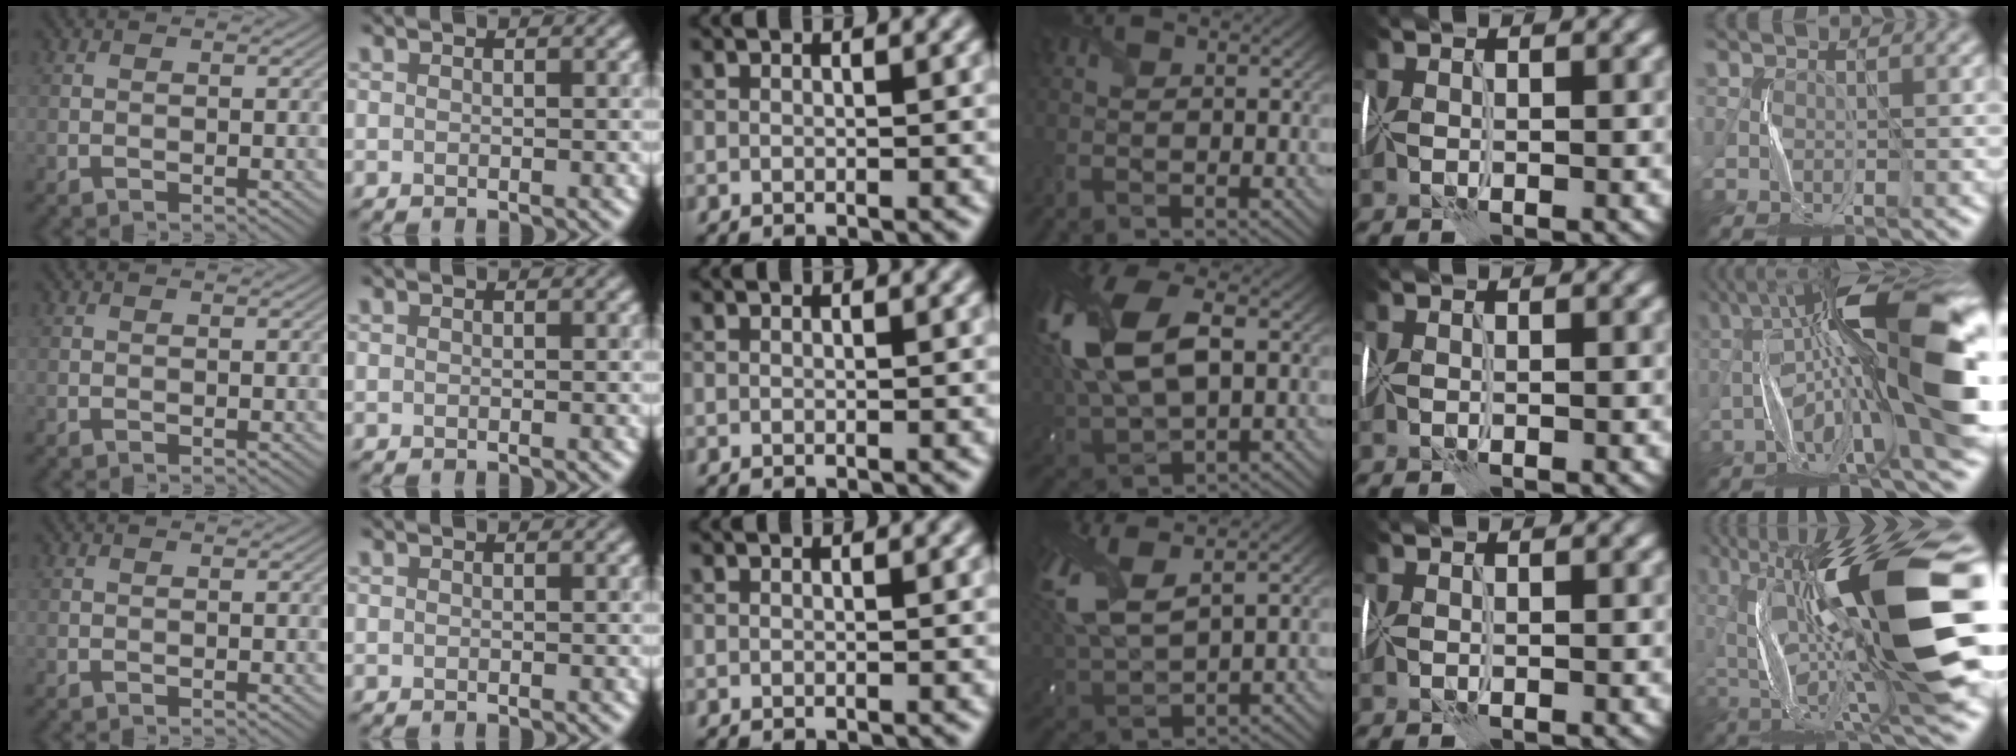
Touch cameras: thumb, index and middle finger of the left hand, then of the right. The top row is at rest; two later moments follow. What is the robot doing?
{"motion": "wrap", "object": "plastic wrap"}